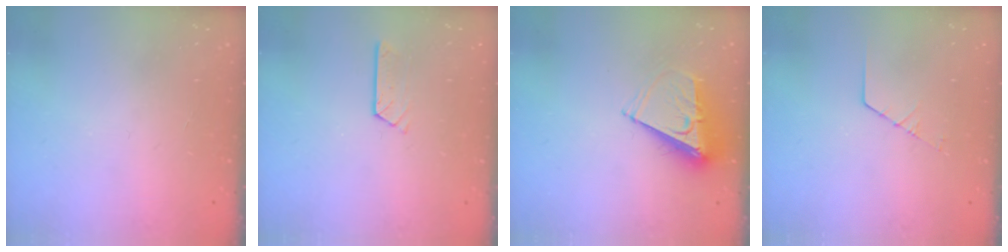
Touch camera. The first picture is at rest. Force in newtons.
{"total": 4.5, "press": 4.4, "slide": 0.4}
{"total": 8.1, "press": 8.1, "slide": 0.5}
{"total": 1.3, "press": 1.3, "slide": 0.1}